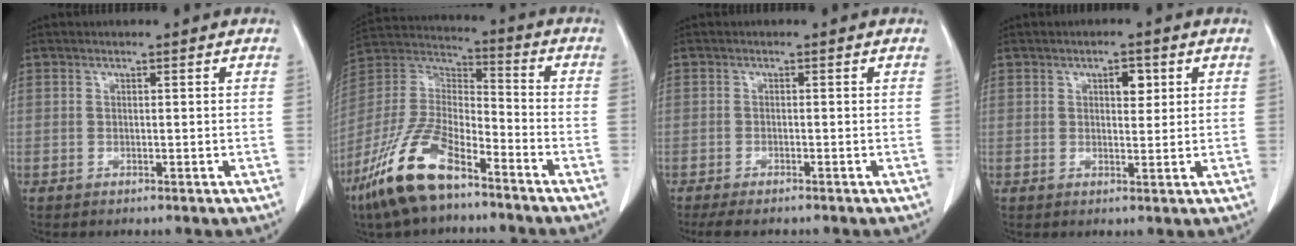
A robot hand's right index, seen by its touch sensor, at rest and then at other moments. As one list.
[{"total": 15.6, "force": [-10.1, 5.1, 10.7], "torque": [-0.236, -0.005, -0.193]}, {"total": 4.7, "force": [-4.0, 0.9, 2.3], "torque": [-0.036, -0.012, -0.057]}, {"total": 2.8, "force": [1.1, 1.4, 2.2], "torque": [-0.032, 0.000, 0.016]}]